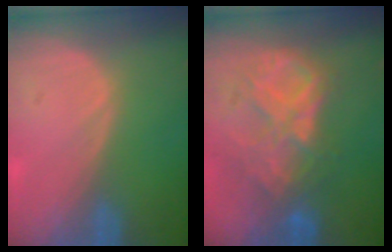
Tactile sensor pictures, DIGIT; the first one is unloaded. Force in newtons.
{"total": 9.1, "press": 7.8, "slide": 4.7}